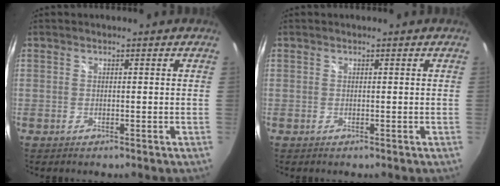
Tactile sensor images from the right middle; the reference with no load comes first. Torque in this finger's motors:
{"motor_torque": [0.00, 0.00, 0.00, 0.00]}